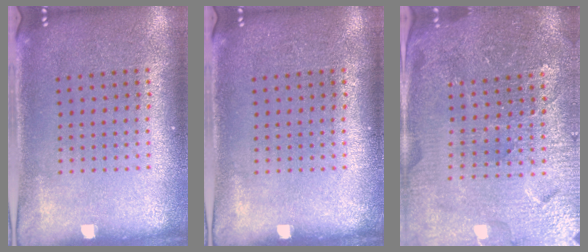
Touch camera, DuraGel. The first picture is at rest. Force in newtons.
{"total": 0.0}
{"total": 4.8, "press": 4.5, "slide": 1.6}